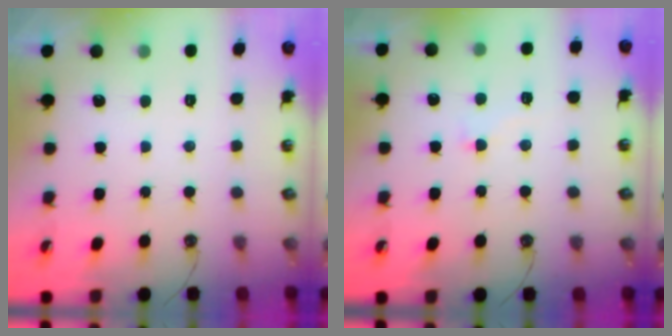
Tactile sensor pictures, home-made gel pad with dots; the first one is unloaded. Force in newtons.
{"total": 3.0, "press": 2.9, "slide": 0.7}